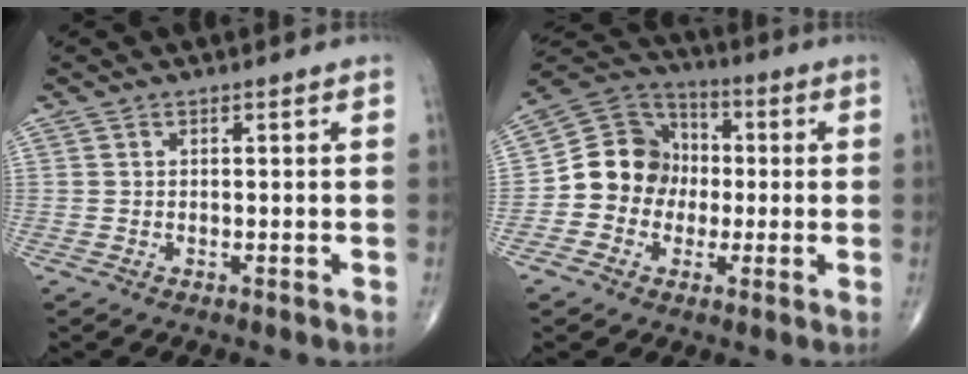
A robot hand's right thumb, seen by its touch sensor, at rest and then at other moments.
{"total": 12.0, "force": [-1.4, 10.9, 4.8], "torque": [-0.045, 0.036, -0.037]}